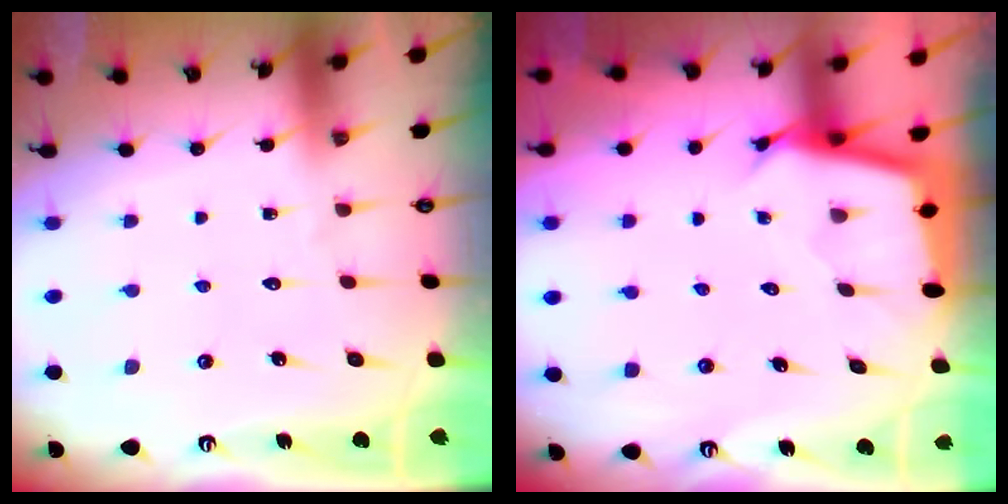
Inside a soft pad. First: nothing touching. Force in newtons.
{"total": 2.5, "press": 2.5, "slide": 0.1}